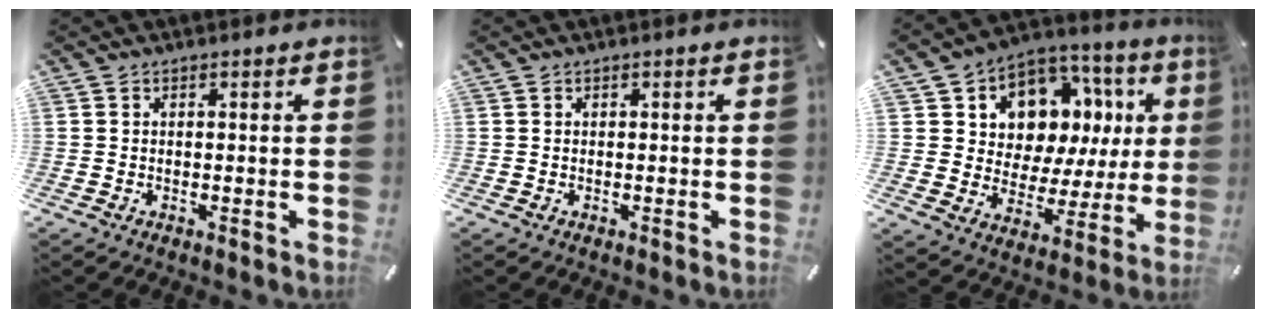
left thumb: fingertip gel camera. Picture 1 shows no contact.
{"total": 0.0}
{"total": 10.4, "force": [4.8, 8.5, 3.4], "torque": [-0.062, -0.049, 0.091]}